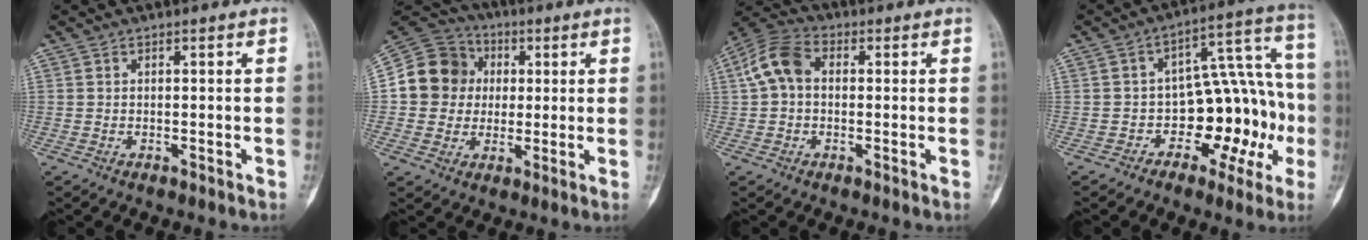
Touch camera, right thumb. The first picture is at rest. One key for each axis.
{"total": 12.9, "fx": 1.1, "fy": 12.0, "fz": 4.5, "tx": -0.060, "ty": 0.023, "tz": 0.014}
{"total": 8.3, "fx": 0.8, "fy": 5.8, "fz": 5.8, "tx": -0.115, "ty": 0.028, "tz": 0.005}
{"total": 16.1, "fx": -4.1, "fy": 9.7, "fz": 12.1, "tx": -0.098, "ty": 0.064, "tz": -0.051}